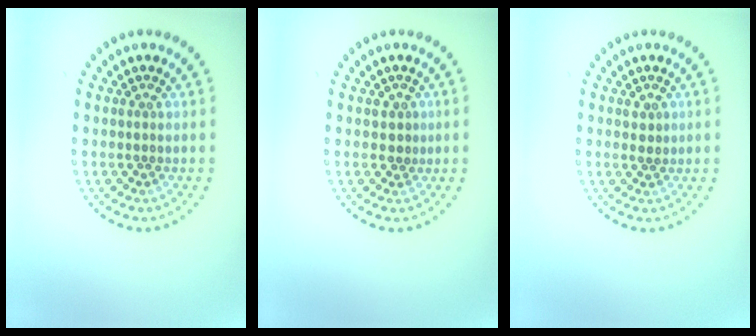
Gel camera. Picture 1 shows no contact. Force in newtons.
{"total": 1.0, "press": 0.9, "slide": 0.5}
{"total": 1.0, "press": 0.9, "slide": 0.4}